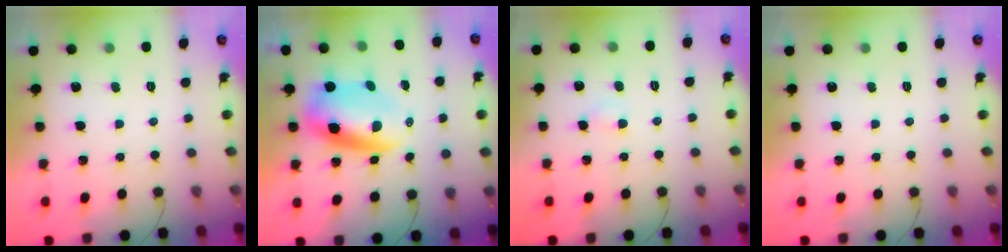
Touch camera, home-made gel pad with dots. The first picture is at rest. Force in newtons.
{"total": 9.0, "press": 8.7, "slide": 2.1}
{"total": 2.2, "press": 2.0, "slide": 0.8}
{"total": 0.0}